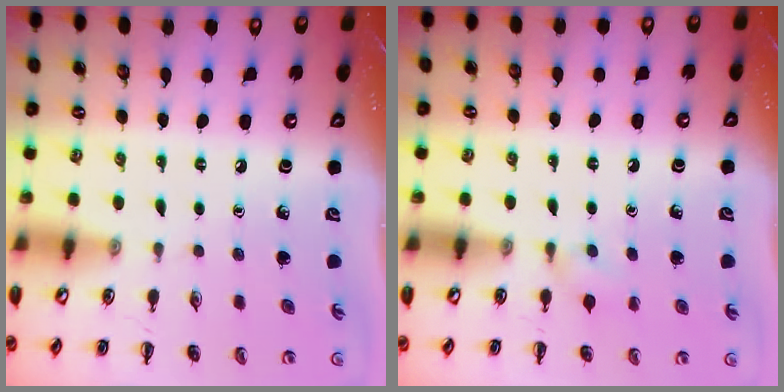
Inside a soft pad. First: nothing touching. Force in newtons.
{"total": 4.9, "press": 4.6, "slide": 1.7}